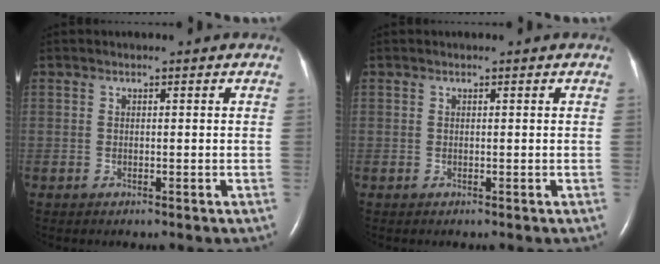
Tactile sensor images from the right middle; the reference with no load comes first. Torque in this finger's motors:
{"motor_torque": [0.00, 0.00, 0.00, 0.00]}